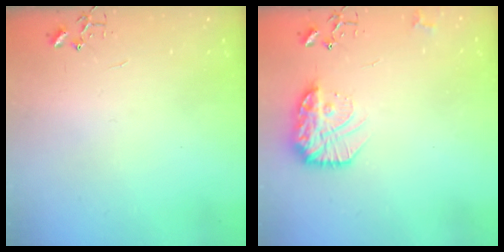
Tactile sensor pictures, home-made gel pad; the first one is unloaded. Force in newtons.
{"total": 16.1, "press": 16.0, "slide": 1.4}